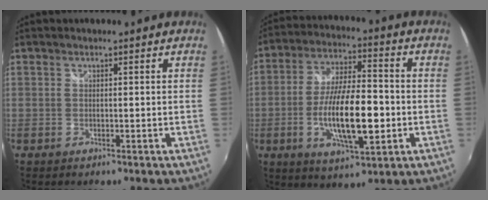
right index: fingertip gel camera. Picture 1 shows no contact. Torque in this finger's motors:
{"motor_torque": [0.65, -0.17, 0.72, 0.21]}